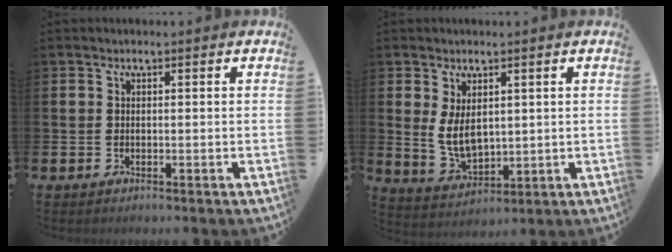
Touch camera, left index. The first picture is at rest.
{"total": 5.0, "force": [2.1, 2.7, 3.7], "torque": [-0.055, -0.013, 0.034]}